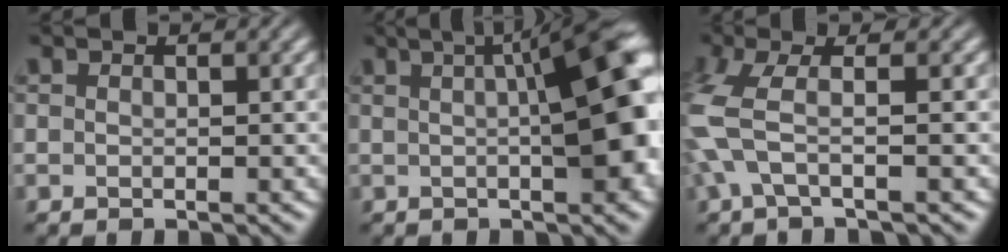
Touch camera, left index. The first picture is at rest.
{"total": 10.0, "force": [1.6, 2.4, 9.5], "torque": [-0.090, 0.025, 0.014]}
{"total": 4.3, "force": [-0.5, 1.1, 4.1], "torque": [-0.108, 0.000, -0.017]}